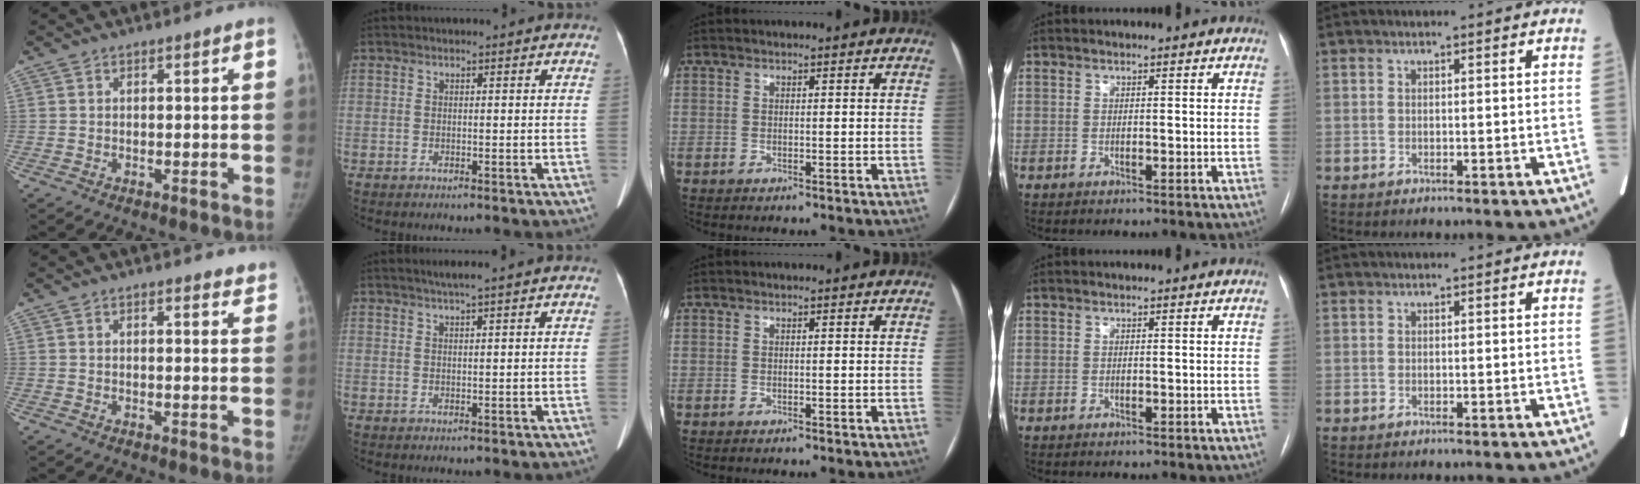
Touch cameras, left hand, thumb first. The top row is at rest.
{"thumb": {"total": 3.3, "force": [2.9, 1.0, 1.2], "torque": [0.006, -0.011, 0.025]}, "index": {"total": 2.3, "force": [1.7, -0.6, 1.5], "torque": [-0.027, 0.006, 0.030]}}